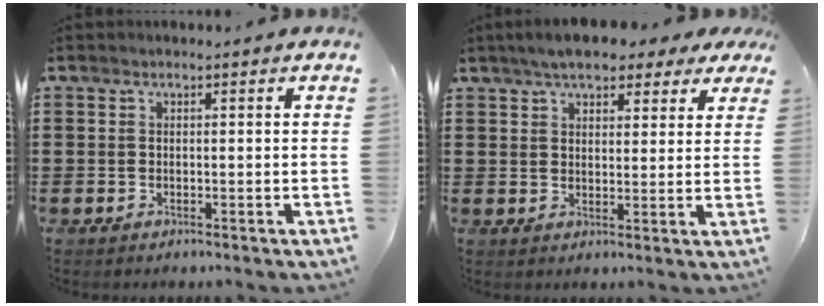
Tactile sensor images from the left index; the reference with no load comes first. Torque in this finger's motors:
{"motor_torque": [1.25, 0.89, 1.05, 0.15]}